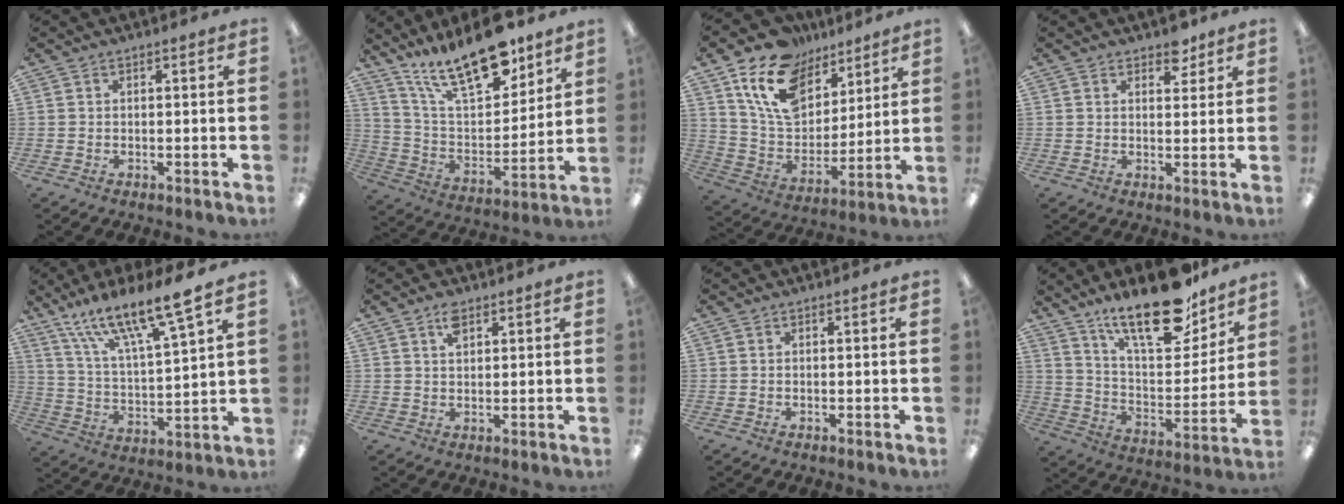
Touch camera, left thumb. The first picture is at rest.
{"total": 20.7, "force": [15.5, 7.3, 11.8], "torque": [-0.205, -0.095, 0.267]}
{"total": 17.6, "force": [10.5, 11.2, 8.6], "torque": [-0.167, -0.040, 0.199]}
{"total": 4.0, "force": [3.1, 2.1, 1.5], "torque": [-0.003, -0.015, 0.051]}
{"total": 16.4, "force": [13.3, 2.4, 9.3], "torque": [-0.175, -0.084, 0.224]}
{"total": 3.5, "force": [2.2, 1.7, 2.0], "torque": [-0.038, 0.000, 0.038]}
{"total": 0.0}
{"total": 21.7, "force": [16.5, 7.2, 12.1], "torque": [-0.191, -0.110, 0.280]}